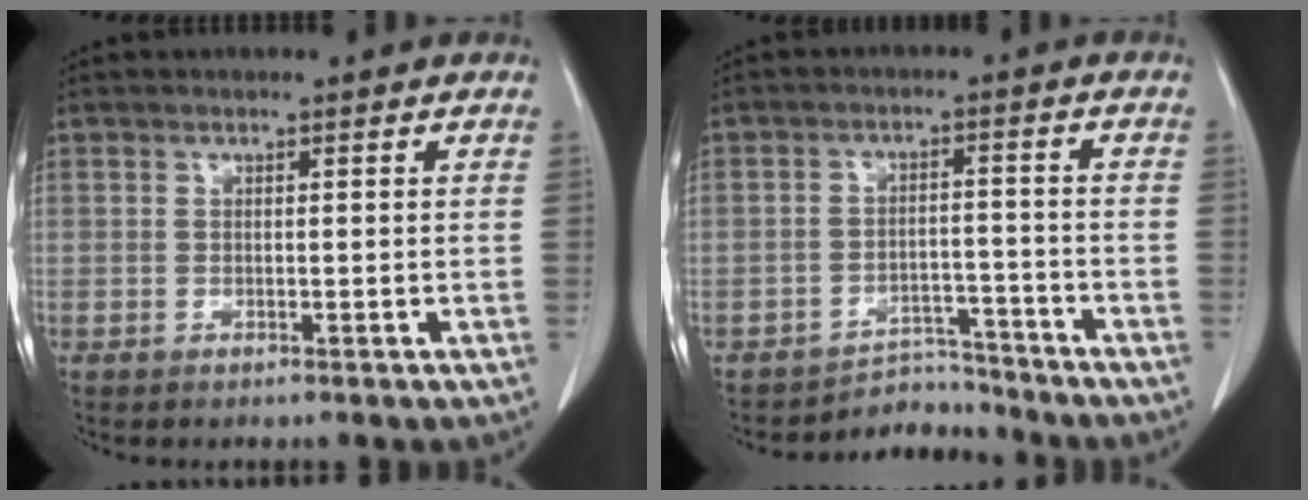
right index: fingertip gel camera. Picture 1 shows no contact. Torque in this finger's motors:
{"motor_torque": [-1.18, 0.18, -0.31, -0.10]}